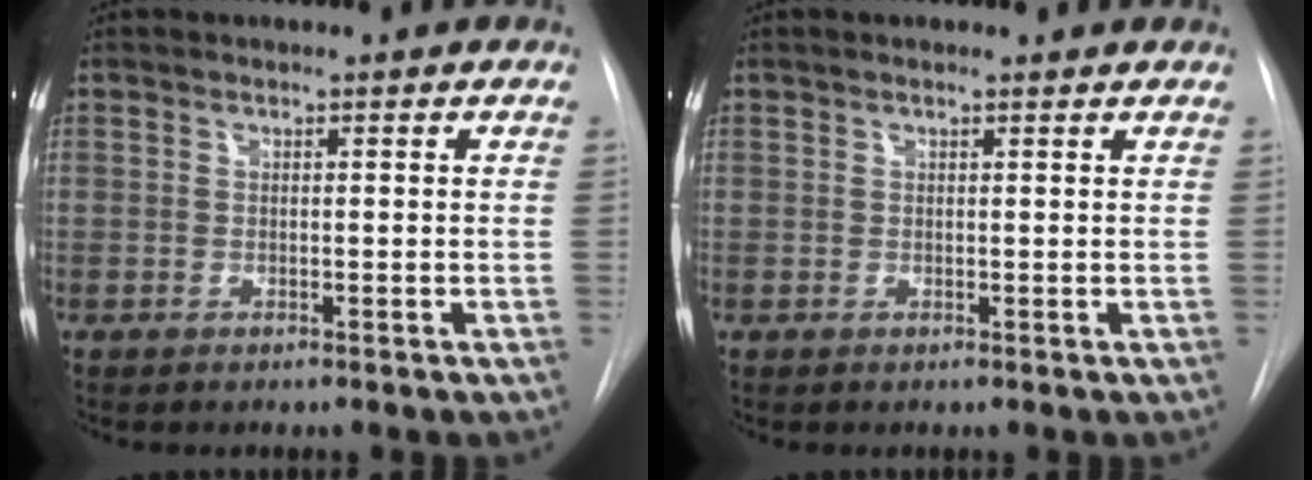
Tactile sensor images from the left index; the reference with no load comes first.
{"total": 1.7, "force": [1.5, 0.2, 0.6], "torque": [-0.012, 0.016, 0.019]}